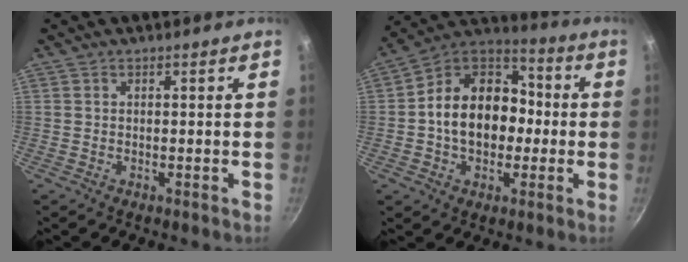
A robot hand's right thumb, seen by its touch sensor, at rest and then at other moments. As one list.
[{"total": 16.9, "force": [-1.1, 12.7, 11.1], "torque": [-0.143, 0.044, -0.036]}]